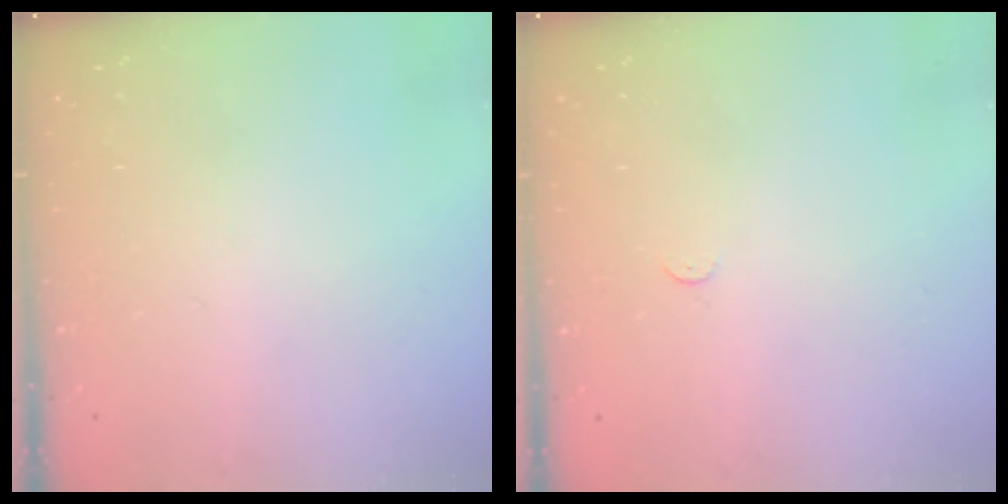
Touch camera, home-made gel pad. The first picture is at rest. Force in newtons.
{"total": 2.3, "press": 2.3, "slide": 0.3}